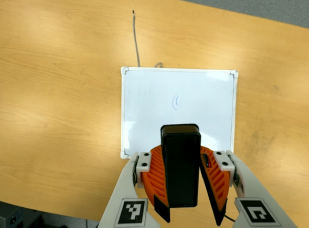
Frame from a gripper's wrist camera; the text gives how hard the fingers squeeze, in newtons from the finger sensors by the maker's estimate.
{"total": 8.6, "left": 8.7, "right": 8.5}